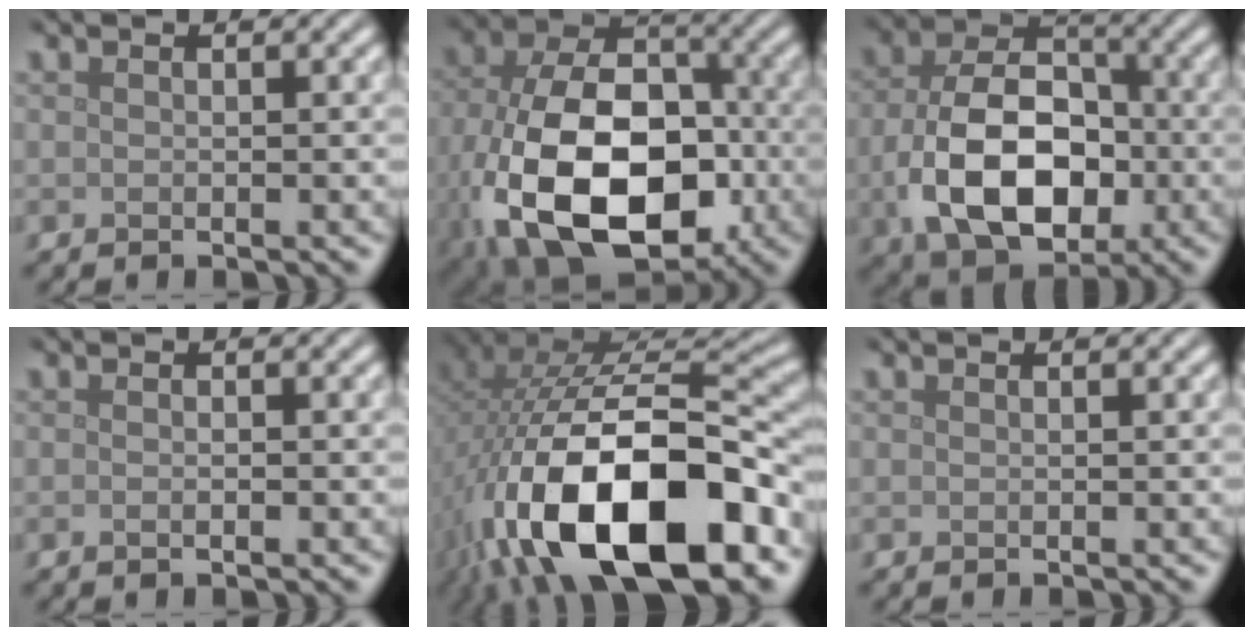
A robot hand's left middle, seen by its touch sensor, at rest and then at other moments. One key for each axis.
{"total": 16.3, "fx": -4.3, "fy": 10.6, "fz": 11.7, "tx": -0.225, "ty": -0.037, "tz": -0.065}
{"total": 11.0, "fx": -2.3, "fy": 7.4, "fz": 7.9, "tx": -0.157, "ty": -0.013, "tz": -0.036}
{"total": 1.2, "fx": 0.0, "fy": 0.6, "fz": 1.0, "tx": 0.000, "ty": -0.003, "tz": -0.008}
{"total": 18.2, "fx": -6.8, "fy": 8.7, "fz": 14.5, "tx": -0.264, "ty": -0.014, "tz": -0.103}
{"total": 0.0}